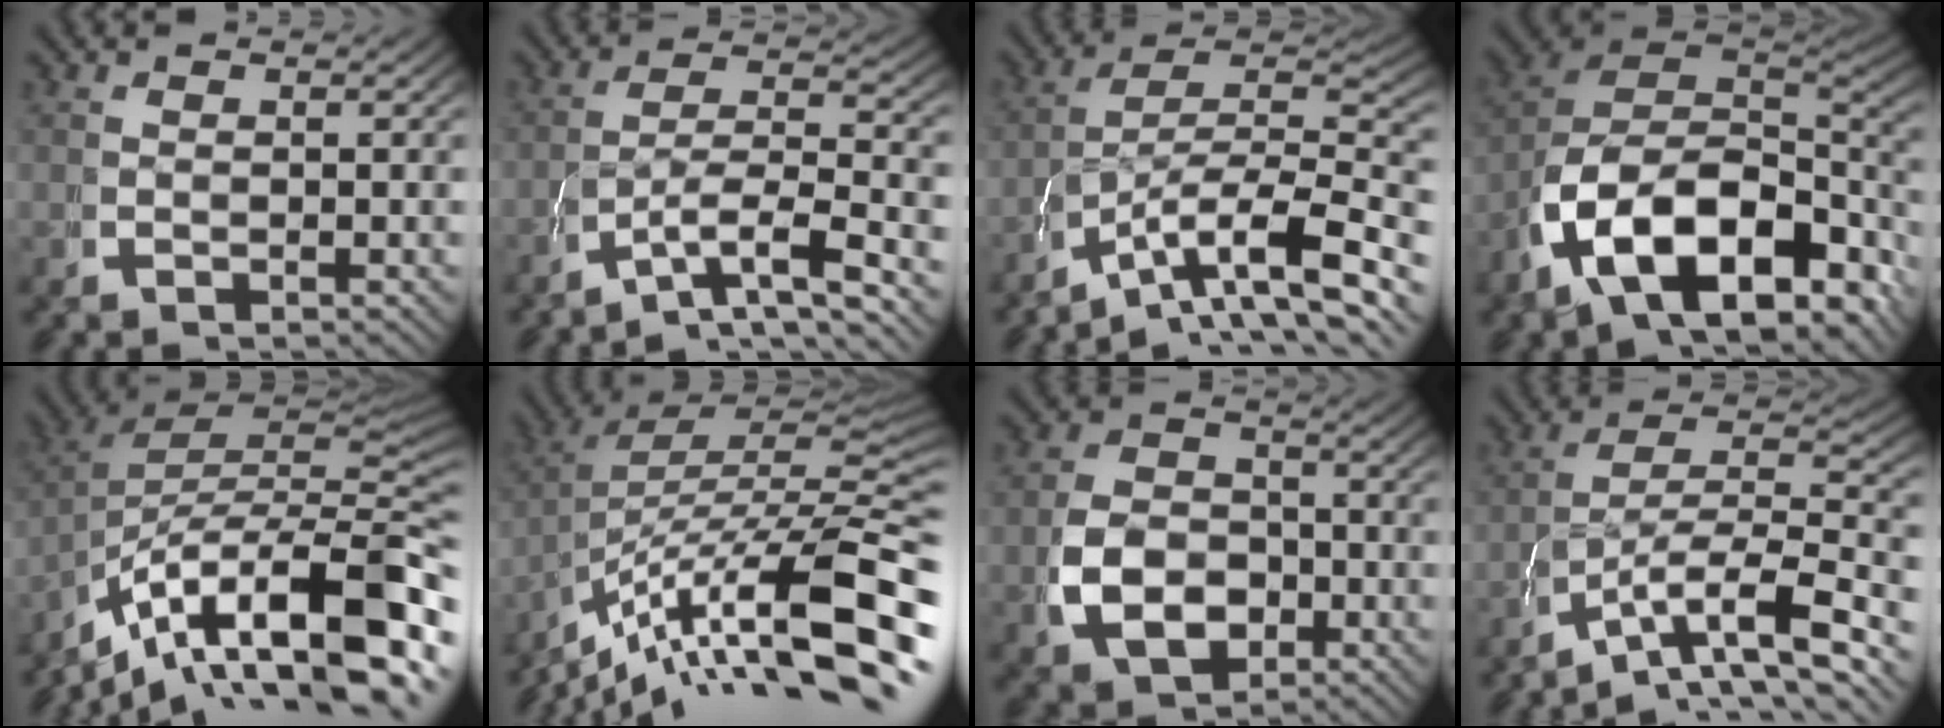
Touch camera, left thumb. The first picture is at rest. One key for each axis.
{"total": 7.0, "fx": -2.8, "fy": 3.5, "fz": 5.4, "tx": -0.108, "ty": -0.030, "tz": -0.032}
{"total": 13.1, "fx": -3.4, "fy": 8.2, "fz": 9.6, "tx": -0.156, "ty": -0.040, "tz": -0.039}
{"total": 16.8, "fx": -2.7, "fy": 11.3, "fz": 12.1, "tx": -0.237, "ty": -0.036, "tz": -0.036}
{"total": 15.5, "fx": -5.2, "fy": 8.4, "fz": 12.0, "tx": -0.214, "ty": -0.045, "tz": -0.060}
{"total": 14.3, "fx": -5.7, "fy": 7.0, "fz": 11.1, "tx": -0.186, "ty": -0.033, "tz": -0.069}
{"total": 7.4, "fx": -1.4, "fy": 5.5, "fz": 4.8, "tx": -0.100, "ty": -0.026, "tz": -0.010}
{"total": 9.8, "fx": -2.8, "fy": 5.7, "fz": 7.4, "tx": -0.128, "ty": -0.031, "tz": -0.033}